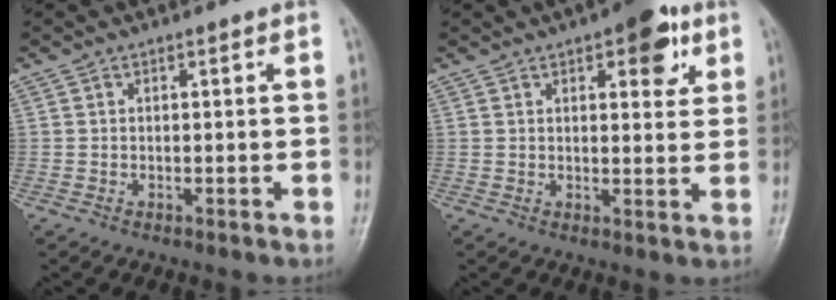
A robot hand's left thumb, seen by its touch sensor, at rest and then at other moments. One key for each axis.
{"total": 8.3, "fx": 4.1, "fy": 3.6, "fz": 6.2, "tx": -0.053, "ty": -0.012, "tz": 0.047}